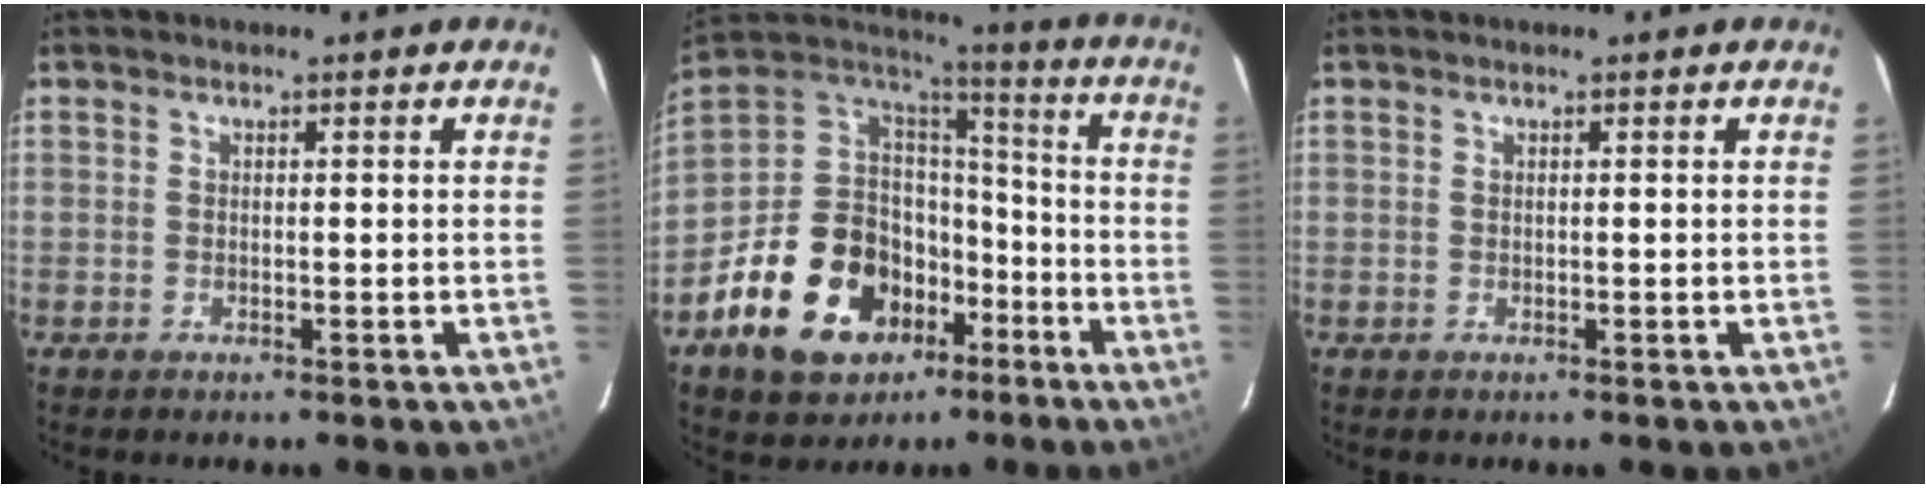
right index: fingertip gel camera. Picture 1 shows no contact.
{"total": 23.6, "force": [-11.1, 16.0, 13.4], "torque": [-0.309, 0.015, -0.172]}
{"total": 0.0}